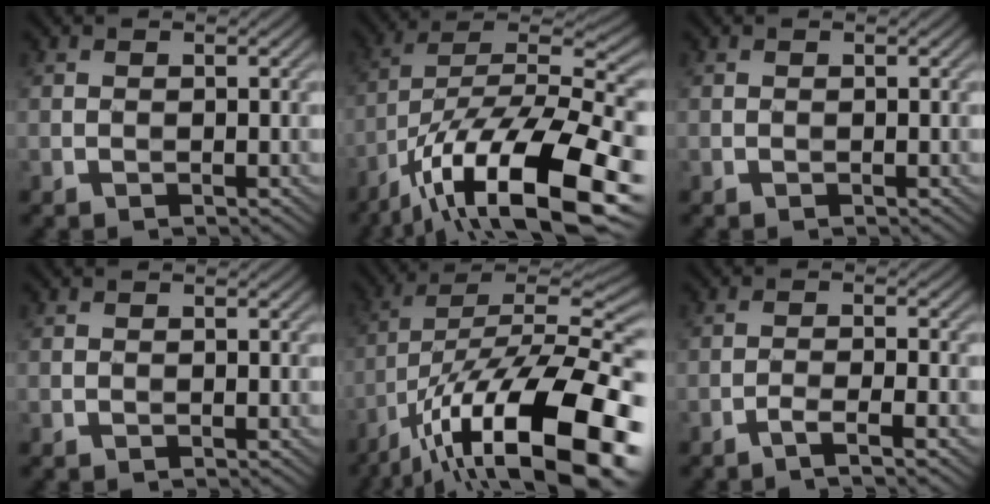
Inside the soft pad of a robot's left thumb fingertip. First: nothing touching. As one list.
[{"total": 18.5, "force": [-9.8, 6.6, 14.3], "torque": [-0.261, -0.014, -0.173]}, {"total": 0.0}, {"total": 0.0}, {"total": 20.5, "force": [-10.2, 7.7, 16.0], "torque": [-0.264, -0.011, -0.162]}, {"total": 3.5, "force": [-2.2, 0.3, 2.7], "torque": [-0.042, 0.008, -0.054]}]